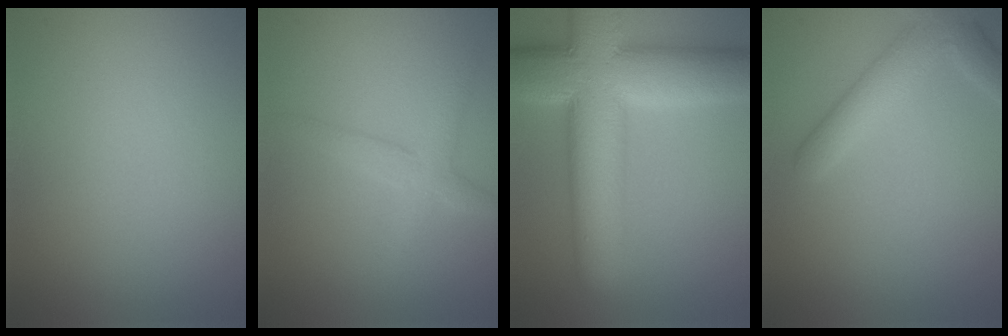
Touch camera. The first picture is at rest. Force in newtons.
{"total": 2.2, "press": 2.2, "slide": 0.1}
{"total": 12.5, "press": 12.5, "slide": 0.5}
{"total": 3.9, "press": 3.9, "slide": 0.3}